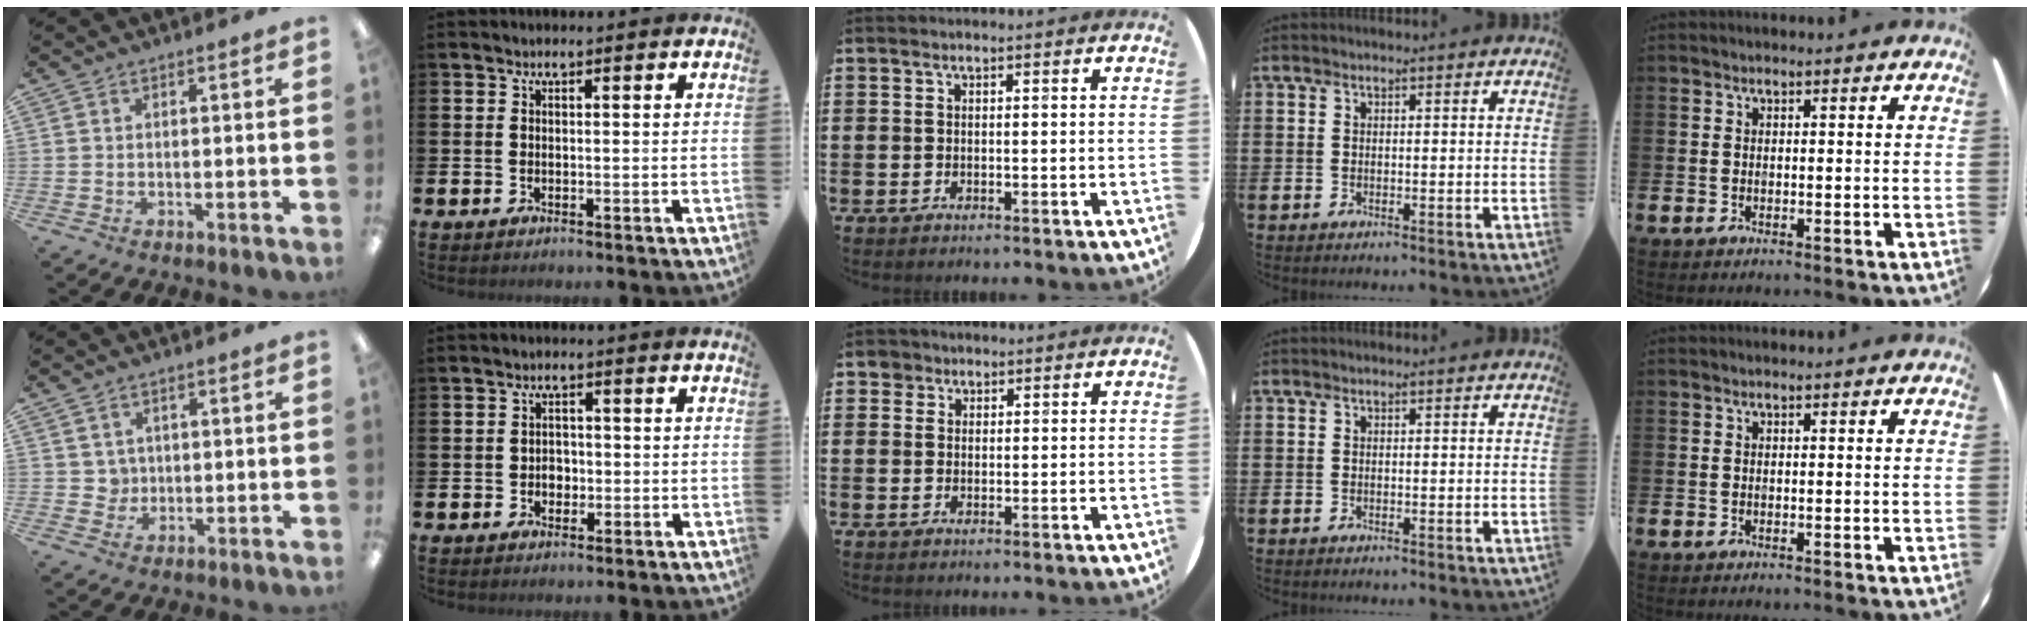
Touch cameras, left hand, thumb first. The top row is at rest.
{"thumb": {"total": 3.0, "force": [0.9, 2.8, 0.1], "torque": [-0.004, 0.002, 0.013]}, "index": {"total": 2.0, "force": [-0.6, 1.7, 1.0], "torque": [-0.001, -0.002, -0.018]}, "middle": {"total": 1.9, "force": [1.4, 1.2, 0.1], "torque": [0.004, 0.002, 0.026]}}